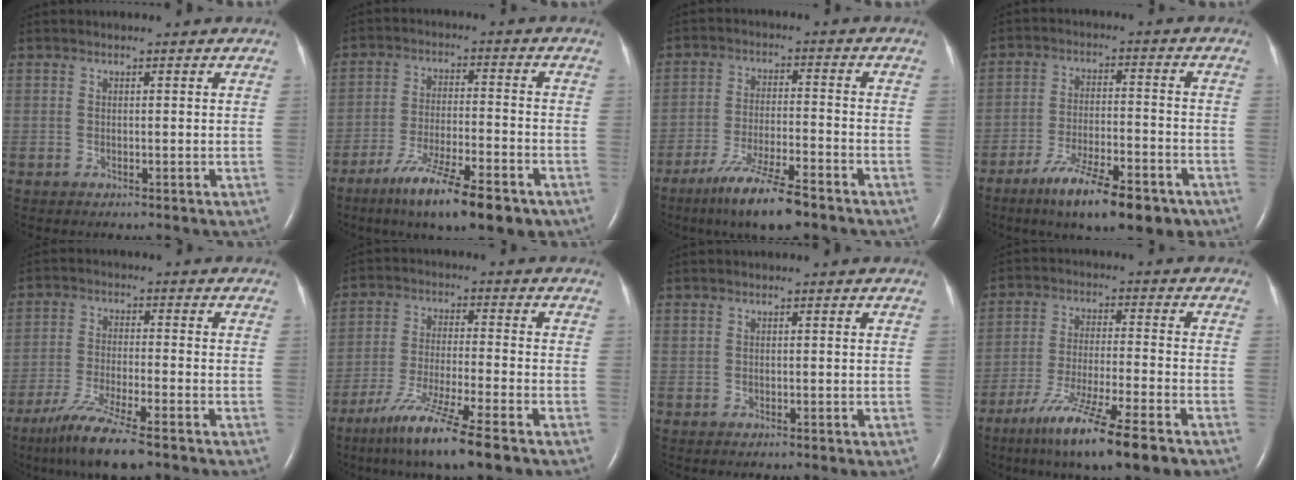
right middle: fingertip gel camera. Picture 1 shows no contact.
{"total": 13.3, "force": [-8.6, 2.2, 9.9], "torque": [-0.163, -0.024, -0.138]}
{"total": 10.1, "force": [-7.2, 0.8, 7.0], "torque": [-0.134, -0.026, -0.127]}
{"total": 13.1, "force": [-8.7, 3.1, 9.3], "torque": [-0.147, -0.014, -0.138]}
{"total": 9.4, "force": [-6.8, 0.1, 6.5], "torque": [-0.125, -0.030, -0.121]}
{"total": 11.0, "force": [-7.4, -0.6, 8.1], "torque": [-0.159, -0.037, -0.134]}
{"total": 0.0}
{"total": 13.2, "force": [-8.7, 0.0, 9.9], "torque": [-0.188, -0.043, -0.149]}